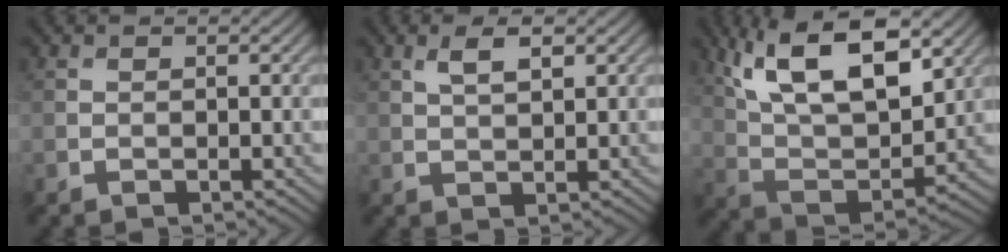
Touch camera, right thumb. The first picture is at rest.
{"total": 3.0, "force": [1.4, 1.1, 2.4], "torque": [-0.052, 0.001, 0.028]}
{"total": 15.2, "force": [7.9, 6.6, 11.2], "torque": [-0.221, 0.003, 0.131]}